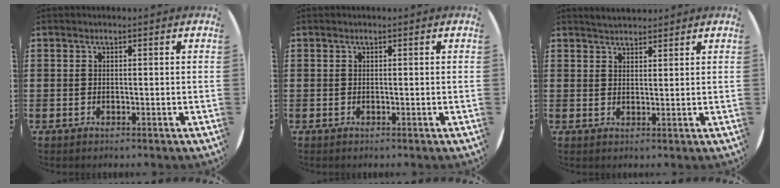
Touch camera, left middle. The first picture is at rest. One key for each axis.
{"total": 0.0}
{"total": 2.3, "fx": 2.2, "fy": 0.5, "fz": 0.2, "tx": -0.006, "ty": 0.001, "tz": 0.042}